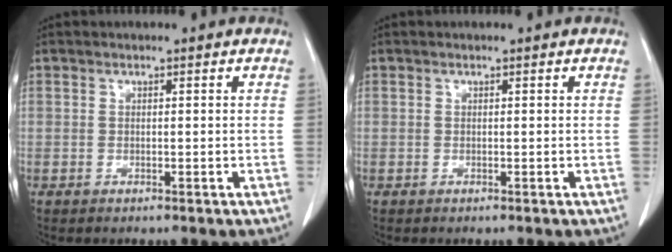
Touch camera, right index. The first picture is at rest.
{"total": 0.0}